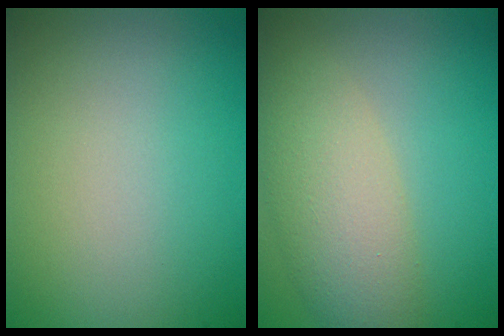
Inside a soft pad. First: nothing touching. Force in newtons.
{"total": 5.1, "press": 5.1, "slide": 0.4}